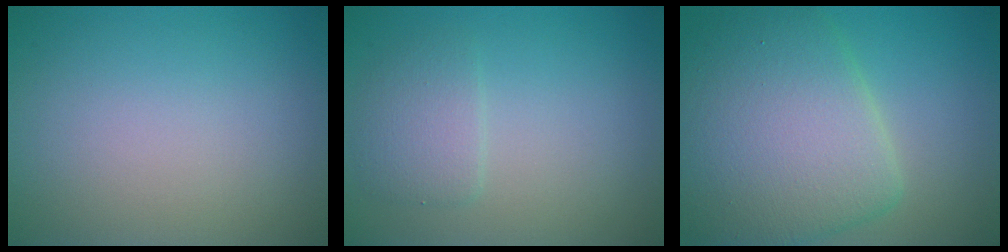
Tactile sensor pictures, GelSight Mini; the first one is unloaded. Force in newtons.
{"total": 2.3, "press": 2.3, "slide": 0.3}
{"total": 9.7, "press": 9.7, "slide": 0.2}